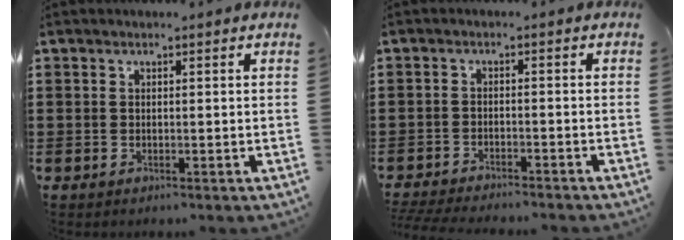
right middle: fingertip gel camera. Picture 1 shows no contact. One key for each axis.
{"total": 2.9, "fx": -2.9, "fy": -0.1, "fz": 0.4, "tx": -0.015, "ty": -0.004, "tz": -0.063}